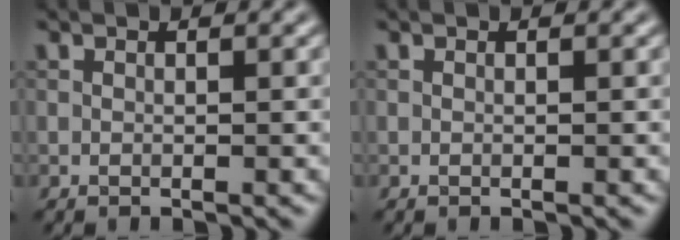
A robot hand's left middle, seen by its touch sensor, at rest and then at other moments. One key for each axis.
{"total": 0.0}